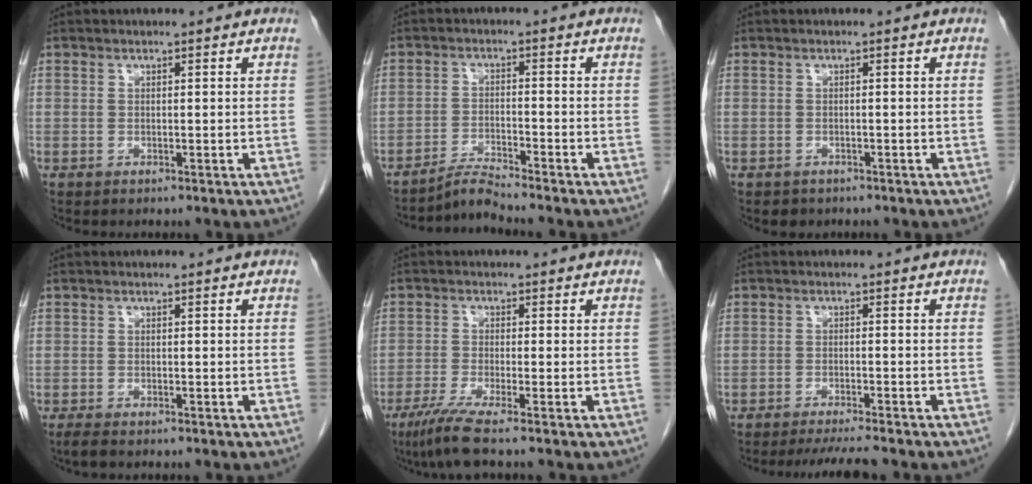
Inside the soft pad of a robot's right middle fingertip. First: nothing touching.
{"total": 3.7, "force": [-3.5, -1.3, 0.1], "torque": [-0.007, -0.019, -0.066]}
{"total": 1.5, "force": [-1.1, 1.0, 0.1], "torque": [-0.008, 0.001, -0.014]}
{"total": 1.7, "force": [-1.4, 0.3, 1.0], "torque": [-0.026, -0.006, -0.023]}
{"total": 5.1, "force": [-3.7, -0.8, 3.5], "torque": [-0.069, -0.018, -0.077]}
{"total": 5.5, "force": [-4.9, -0.5, 2.3], "torque": [-0.031, -0.018, -0.078]}